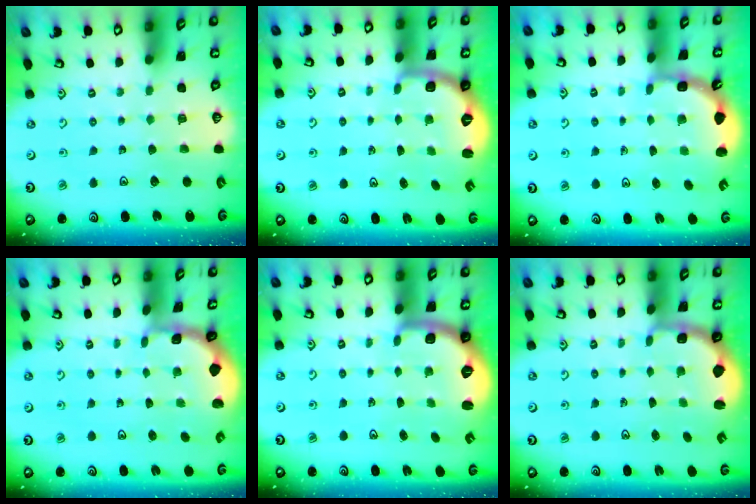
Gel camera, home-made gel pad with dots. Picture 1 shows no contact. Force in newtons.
{"total": 2.6, "press": 1.6, "slide": 2.1}
{"total": 2.1, "press": 1.9, "slide": 0.8}
{"total": 1.3, "press": 1.2, "slide": 0.2}
{"total": 1.9, "press": 1.8, "slide": 0.5}
{"total": 2.5, "press": 1.3, "slide": 2.1}